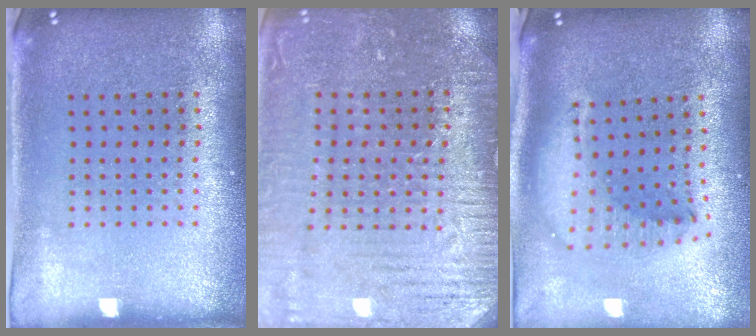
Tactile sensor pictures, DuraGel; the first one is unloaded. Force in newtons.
{"total": 3.3, "press": 3.3, "slide": 0.4}
{"total": 2.1, "press": 1.6, "slide": 1.3}